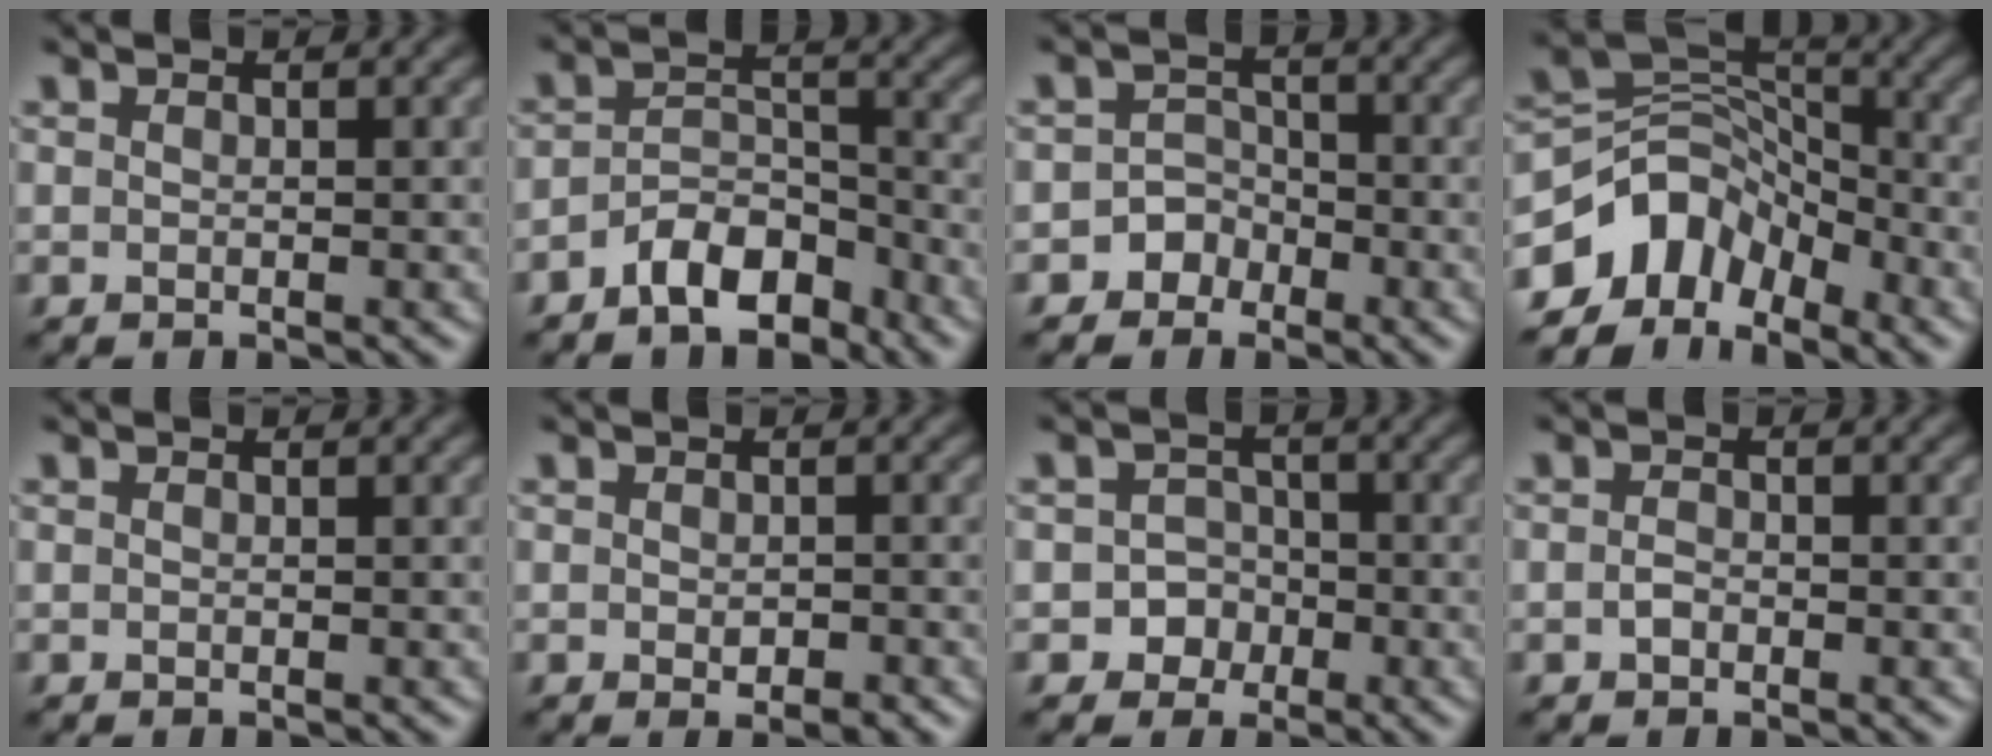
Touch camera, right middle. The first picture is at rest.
{"total": 4.9, "force": [-3.5, 2.4, 2.5], "torque": [-0.036, 0.007, -0.068]}
{"total": 2.8, "force": [-1.8, 2.2, 0.1], "torque": [0.031, 0.014, -0.041]}
{"total": 7.1, "force": [-4.4, 4.6, 2.9], "torque": [-0.040, 0.010, -0.096]}
{"total": 0.0}
{"total": 2.0, "force": [-0.7, 1.0, 1.6], "torque": [-0.022, -0.002, -0.007]}
{"total": 3.3, "force": [-1.4, 2.9, 0.4], "torque": [0.028, 0.007, -0.033]}
{"total": 0.8, "force": [-0.3, 0.6, 0.4], "torque": [-0.013, 0.000, -0.008]}